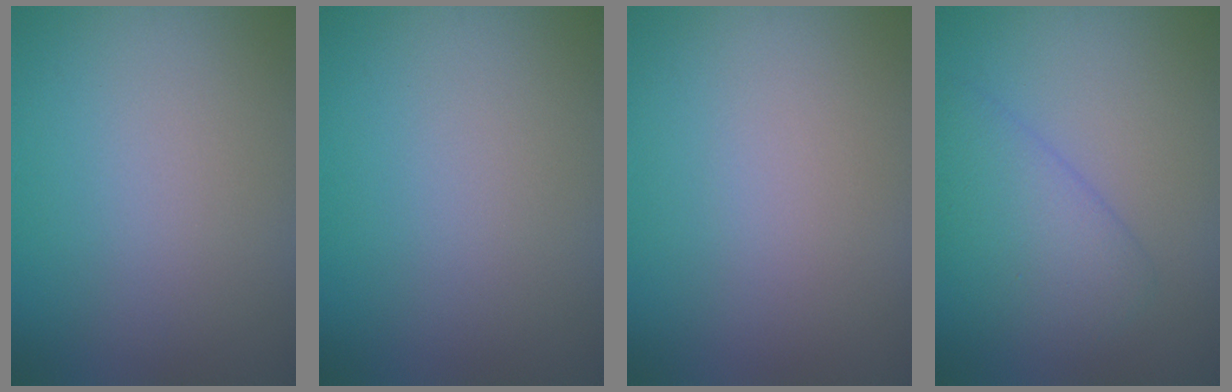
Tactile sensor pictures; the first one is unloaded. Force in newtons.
{"total": 0.0}
{"total": 0.0}
{"total": 4.0, "press": 4.0, "slide": 0.2}